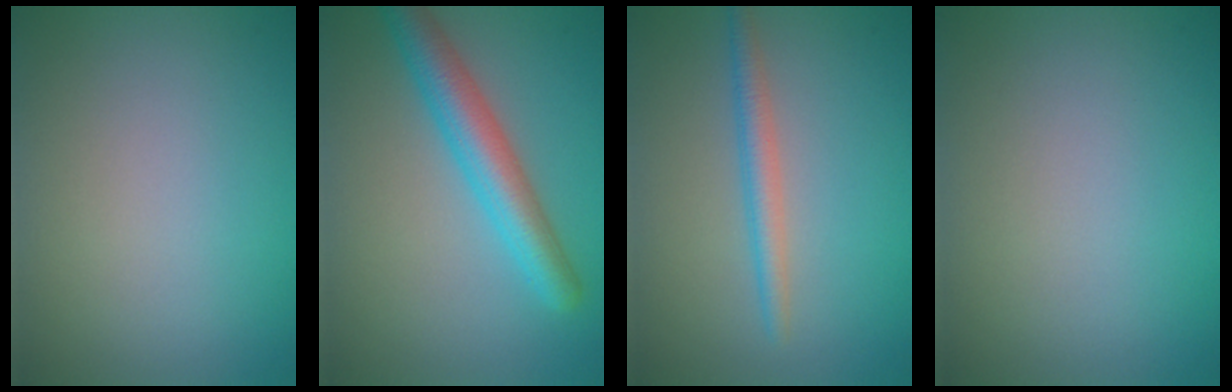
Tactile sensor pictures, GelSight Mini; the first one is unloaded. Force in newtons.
{"total": 4.7, "press": 4.7, "slide": 0.2}
{"total": 2.1, "press": 2.1, "slide": 0.1}
{"total": 0.0}